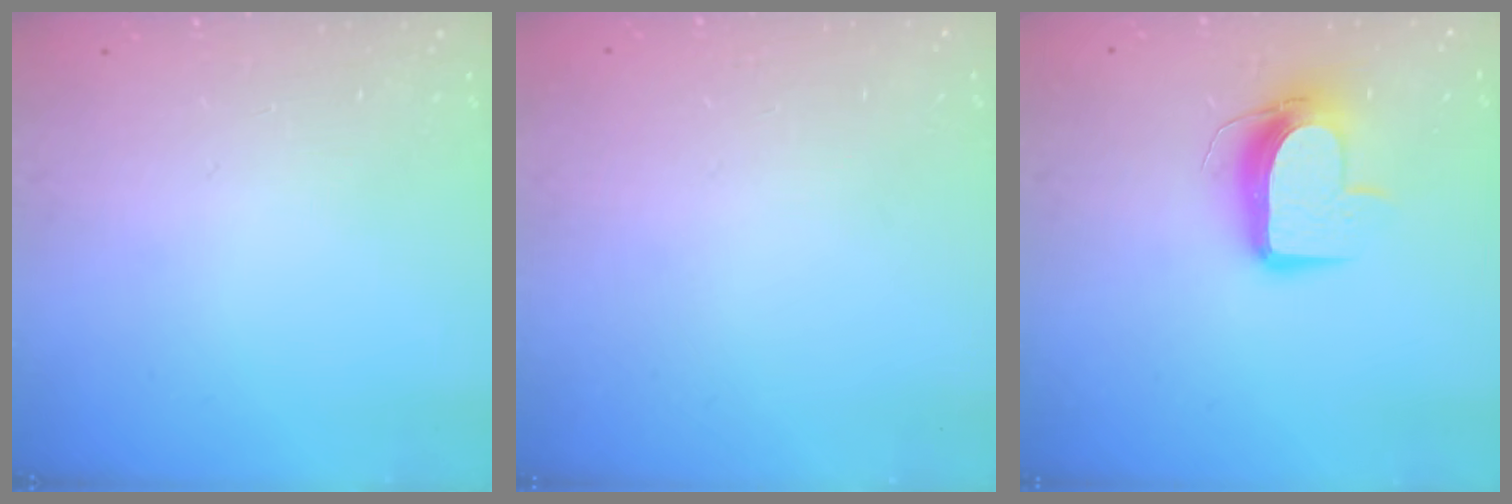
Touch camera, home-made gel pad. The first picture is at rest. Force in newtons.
{"total": 0.0}
{"total": 11.1, "press": 11.0, "slide": 1.0}